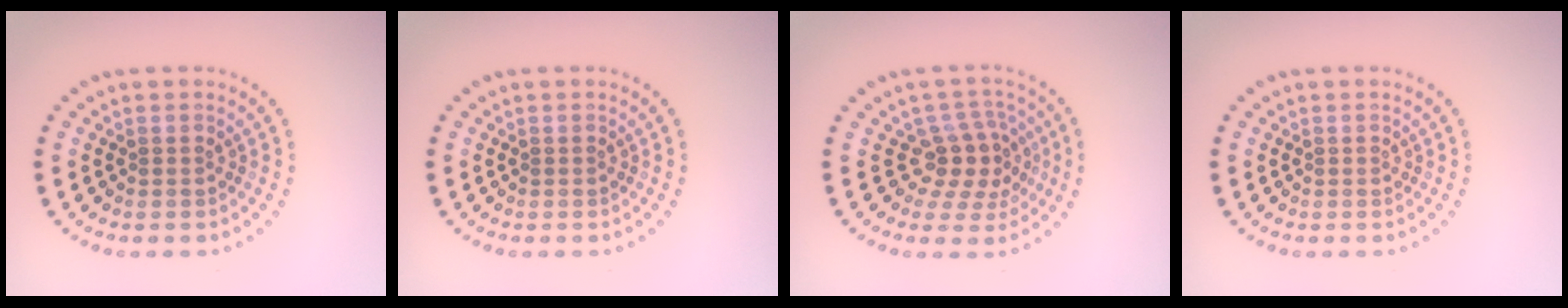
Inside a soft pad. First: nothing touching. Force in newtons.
{"total": 0.0}
{"total": 3.6, "press": 2.9, "slide": 2.1}
{"total": 0.0}